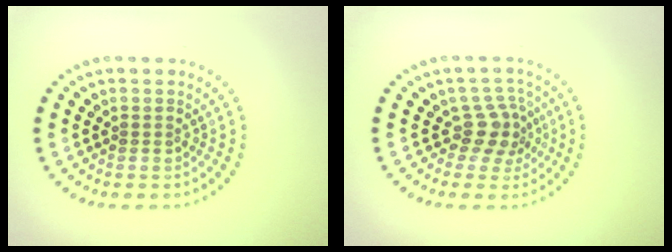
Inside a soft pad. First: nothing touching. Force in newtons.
{"total": 2.9, "press": 2.2, "slide": 1.9}